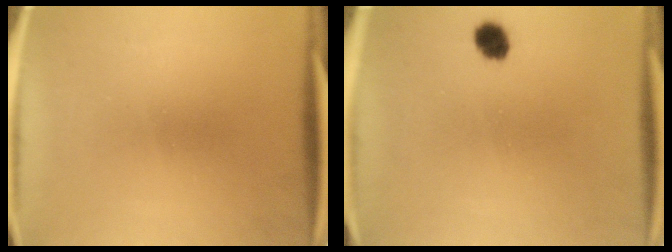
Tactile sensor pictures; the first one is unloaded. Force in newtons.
{"total": 3.4}